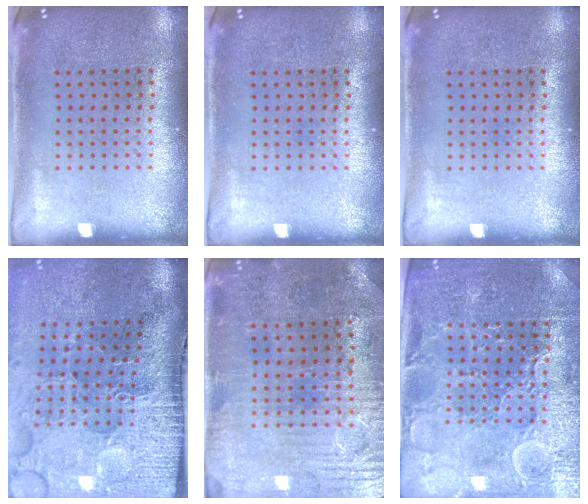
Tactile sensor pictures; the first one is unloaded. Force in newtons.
{"total": 0.0}
{"total": 0.0}
{"total": 5.1, "press": 4.1, "slide": 3.0}
{"total": 1.5, "press": 1.3, "slide": 0.6}
{"total": 3.9, "press": 3.8, "slide": 1.0}